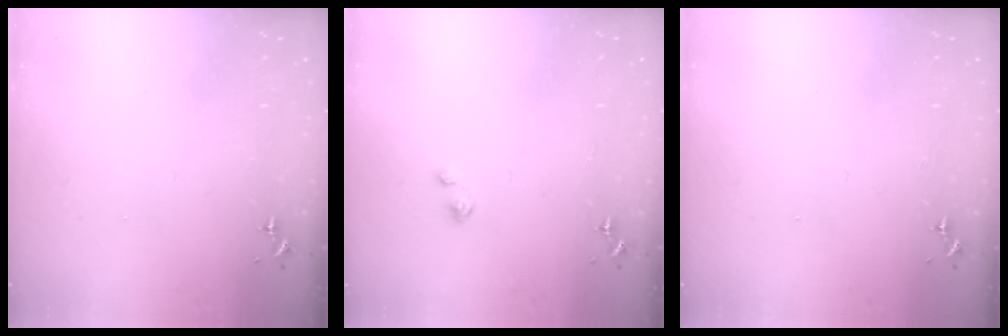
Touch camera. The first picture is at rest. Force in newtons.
{"total": 2.0, "press": 2.0, "slide": 0.4}
{"total": 0.0}